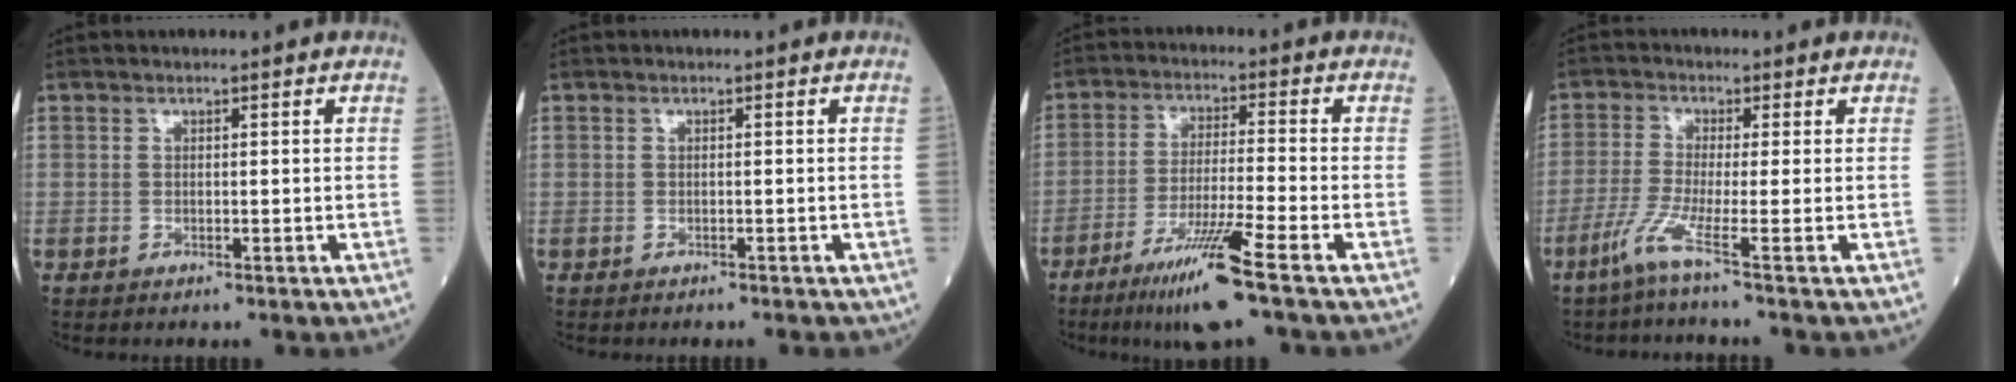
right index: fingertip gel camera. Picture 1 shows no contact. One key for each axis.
{"total": 1.4, "fx": -1.1, "fy": 0.5, "fz": 0.7, "tx": -0.015, "ty": -0.002, "tz": -0.010}
{"total": 10.3, "fx": -6.3, "fy": -1.1, "fz": 8.1, "tx": -0.154, "ty": -0.034, "tz": -0.118}
{"total": 4.5, "fx": -2.8, "fy": -1.6, "fz": 3.2, "tx": -0.077, "ty": -0.015, "tz": -0.068}